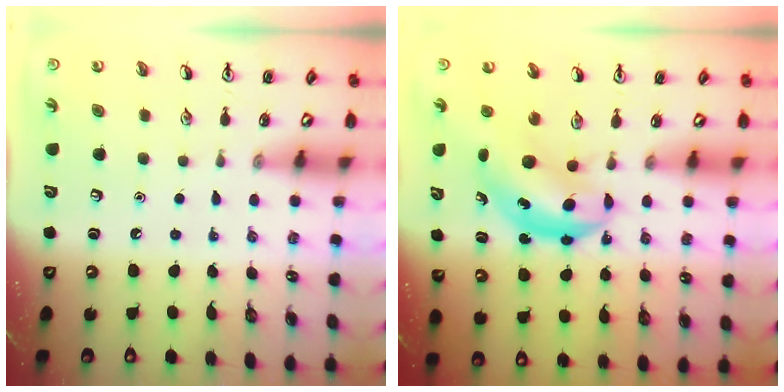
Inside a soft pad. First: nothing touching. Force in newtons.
{"total": 5.6, "press": 5.5, "slide": 1.2}